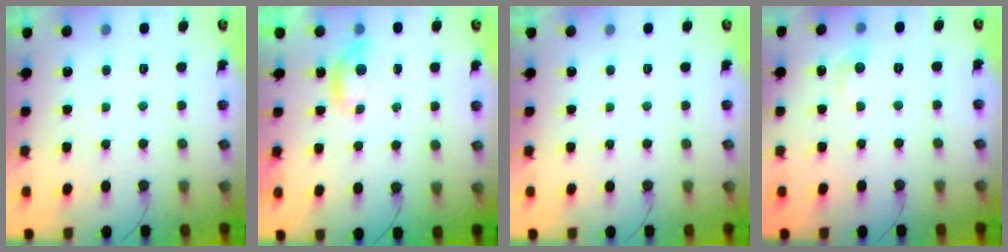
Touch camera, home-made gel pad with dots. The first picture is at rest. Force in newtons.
{"total": 4.0, "press": 4.0, "slide": 0.6}
{"total": 0.0}
{"total": 4.3, "press": 4.3, "slide": 0.5}